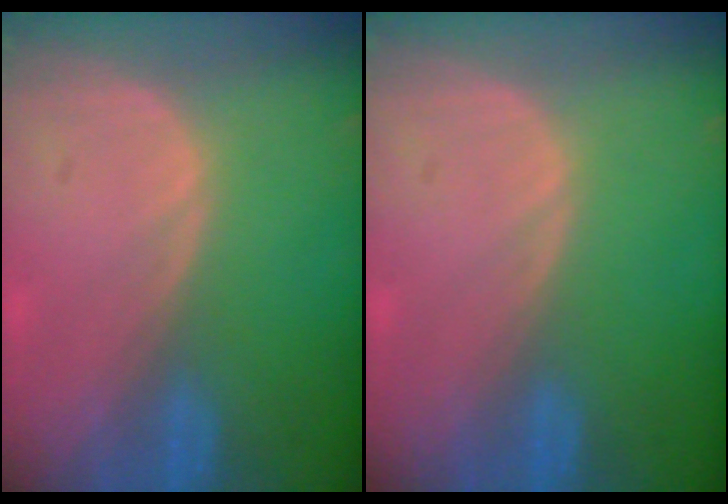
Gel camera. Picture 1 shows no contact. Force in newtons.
{"total": 0.0}